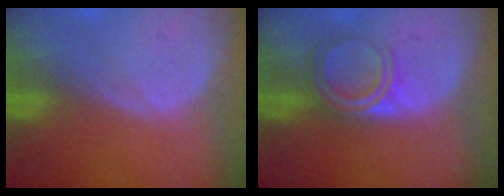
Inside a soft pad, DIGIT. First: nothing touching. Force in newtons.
{"total": 4.7, "press": 4.2, "slide": 2.2}